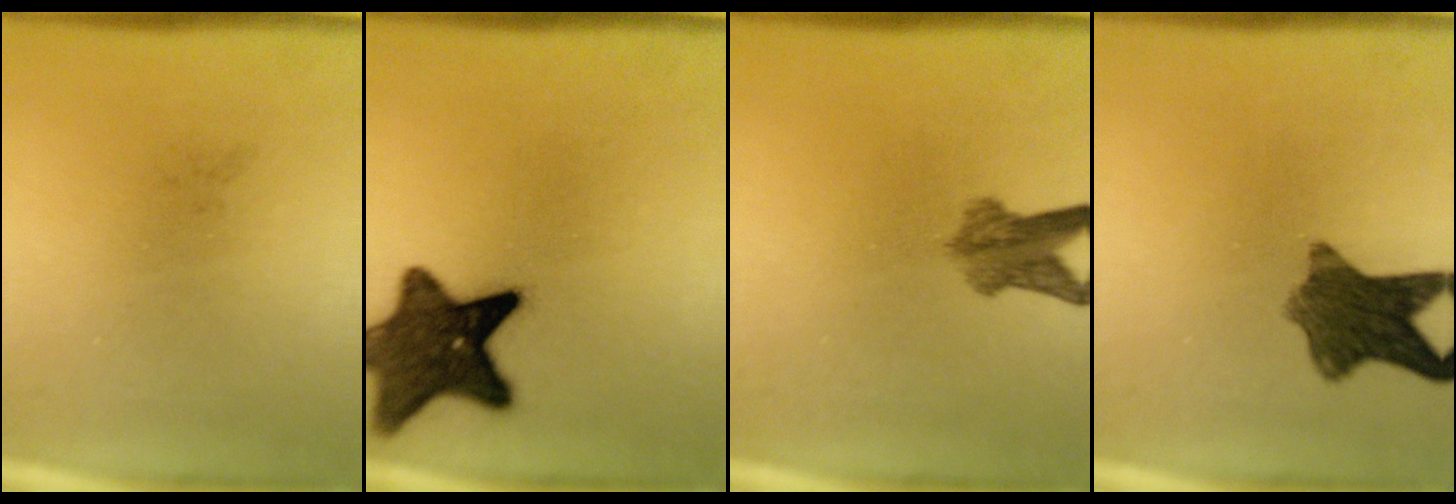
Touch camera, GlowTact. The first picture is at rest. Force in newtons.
{"total": 13.5}
{"total": 4.8}
{"total": 8.5}